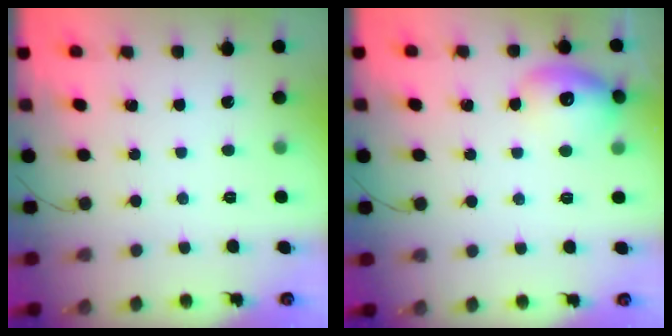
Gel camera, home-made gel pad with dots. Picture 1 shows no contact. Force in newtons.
{"total": 13.5, "press": 13.4, "slide": 1.1}